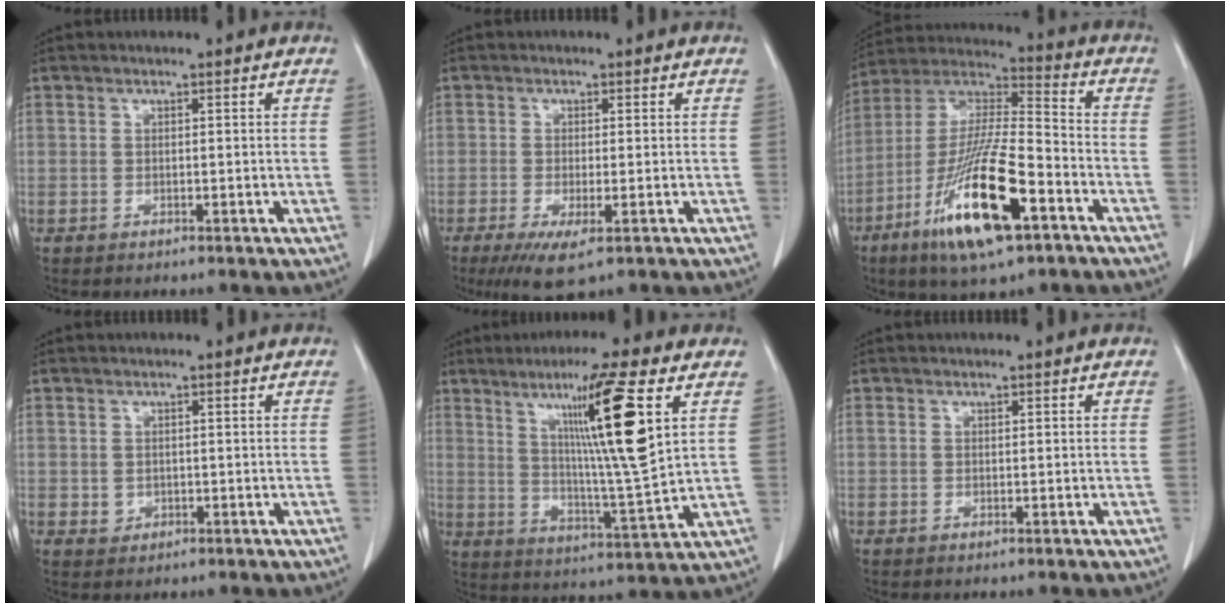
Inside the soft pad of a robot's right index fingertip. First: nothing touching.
{"total": 5.3, "force": [-2.7, 1.1, 4.4], "torque": [-0.078, -0.015, -0.041]}
{"total": 19.1, "force": [-8.9, 3.4, 16.6], "torque": [-0.348, -0.029, -0.159]}
{"total": 1.4, "force": [-0.2, 1.4, 0.3], "torque": [-0.003, 0.003, 0.003]}
{"total": 14.7, "force": [5.8, -1.1, 13.5], "torque": [-0.223, -0.007, 0.098]}
{"total": 0.0}